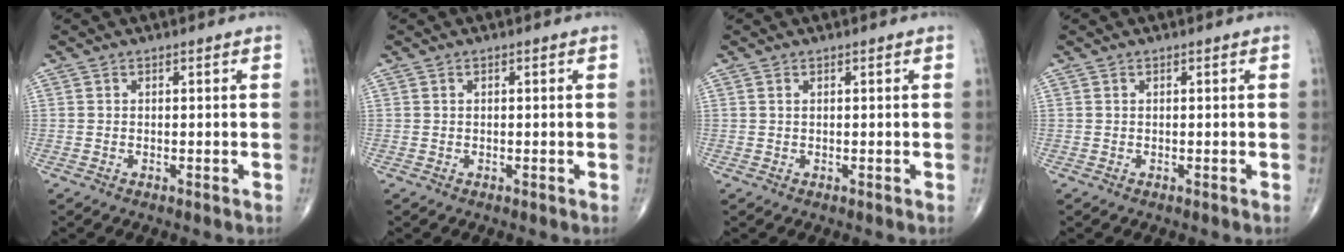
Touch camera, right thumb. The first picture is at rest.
{"total": 0.0}
{"total": 0.0}
{"total": 0.0}